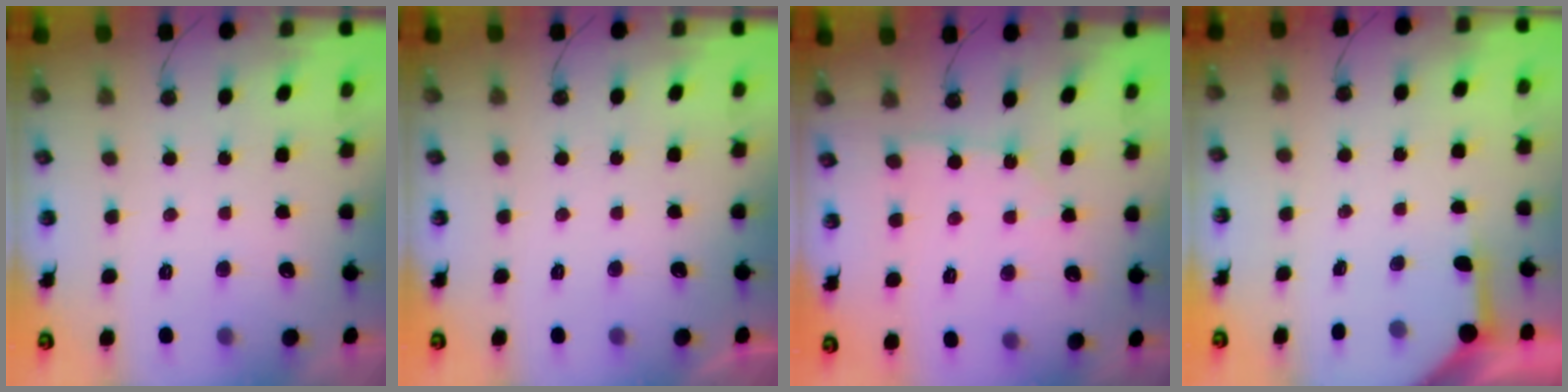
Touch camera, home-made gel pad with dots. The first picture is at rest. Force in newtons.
{"total": 0.0}
{"total": 2.8, "press": 2.8, "slide": 0.3}
{"total": 3.9, "press": 3.9, "slide": 0.5}